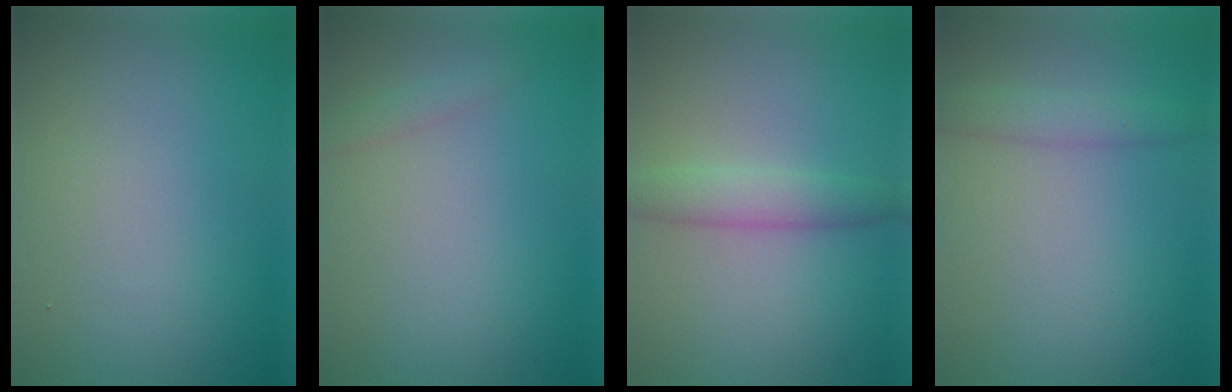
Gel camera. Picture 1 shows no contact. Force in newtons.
{"total": 1.0, "press": 1.0, "slide": 0.0}
{"total": 2.6, "press": 2.6, "slide": 0.1}
{"total": 2.0, "press": 2.0, "slide": 0.0}